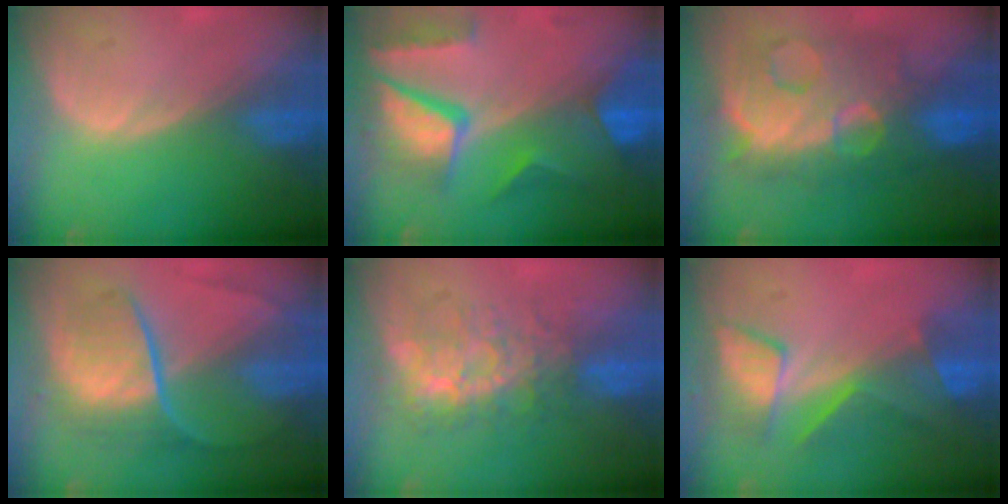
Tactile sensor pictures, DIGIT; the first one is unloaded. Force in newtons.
{"total": 10.4, "press": 8.8, "slide": 5.5}
{"total": 12.3, "press": 12.2, "slide": 1.2}
{"total": 9.1, "press": 7.6, "slide": 5.1}
{"total": 7.6, "press": 7.1, "slide": 2.8}
{"total": 7.5, "press": 6.9, "slide": 3.0}